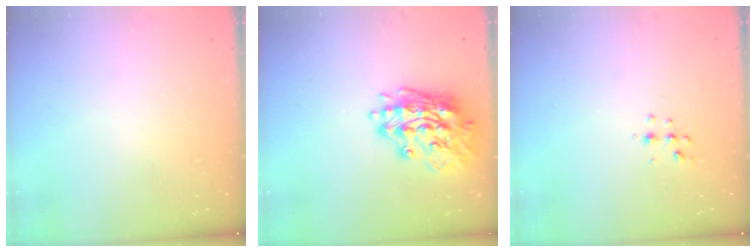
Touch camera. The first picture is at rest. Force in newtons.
{"total": 17.1, "press": 16.9, "slide": 2.4}
{"total": 4.9, "press": 4.8, "slide": 1.0}